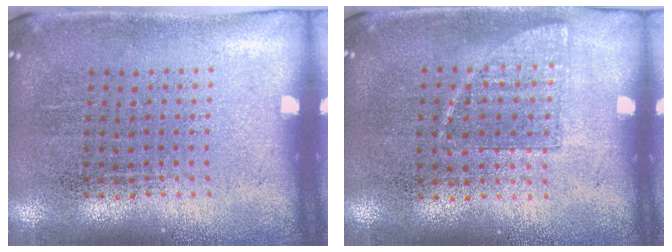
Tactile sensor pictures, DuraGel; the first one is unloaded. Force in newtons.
{"total": 0.6, "press": 0.6, "slide": 0.3}